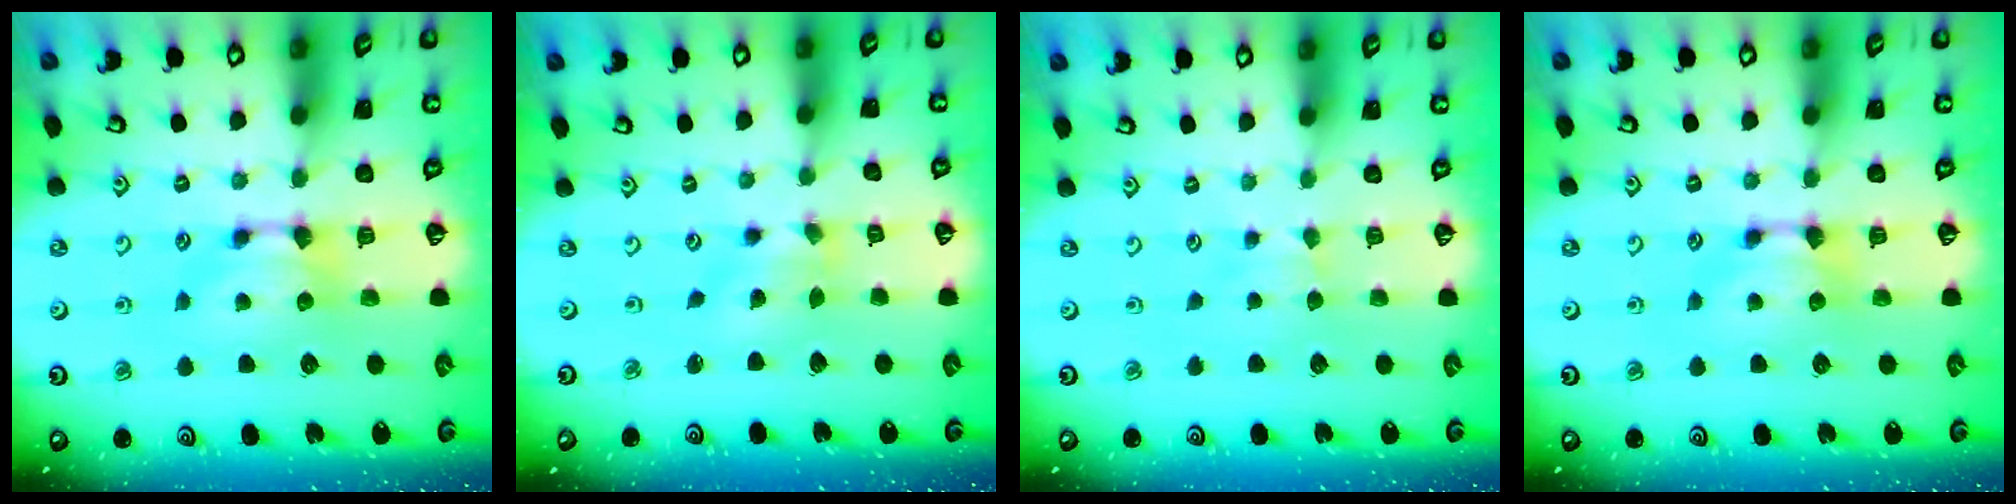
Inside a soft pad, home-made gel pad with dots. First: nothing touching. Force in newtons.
{"total": 1.3, "press": 0.6, "slide": 1.1}
{"total": 2.3, "press": 2.2, "slide": 0.5}
{"total": 0.0}